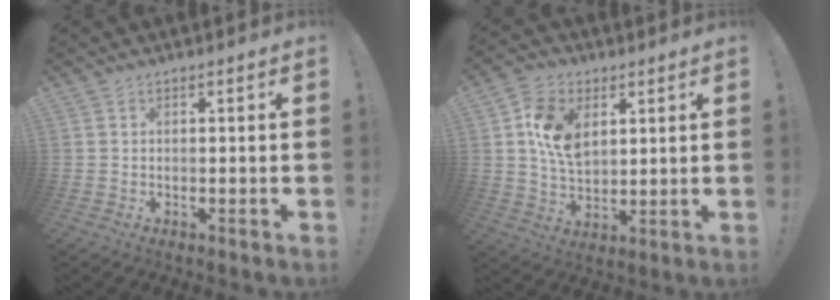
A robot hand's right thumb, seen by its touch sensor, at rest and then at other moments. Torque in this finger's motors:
{"motor_torque": [0.19, 0.24, 0.41, 0.51, 0.06]}